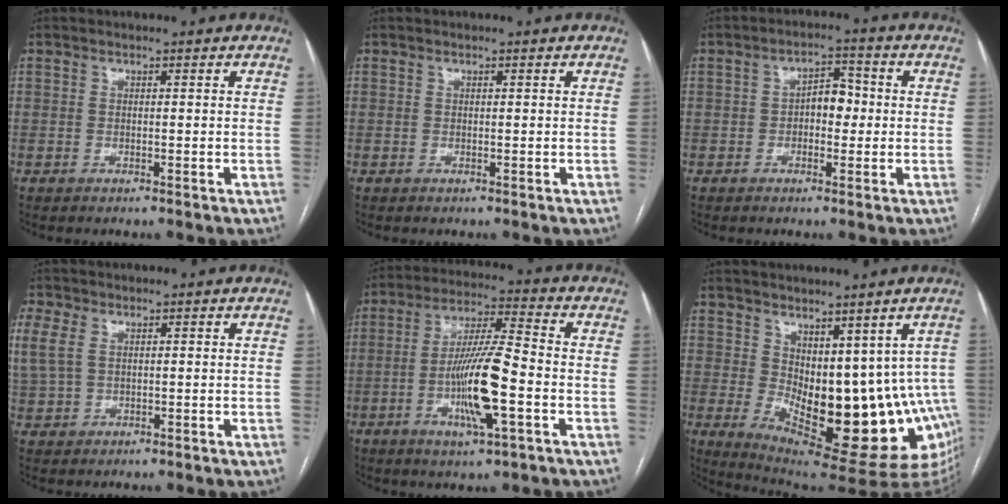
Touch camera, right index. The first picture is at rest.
{"total": 0.0}
{"total": 4.6, "force": [-0.3, 2.6, 3.8], "torque": [-0.057, 0.017, -0.007]}
{"total": 5.2, "force": [1.5, 3.6, 3.5], "torque": [-0.106, 0.020, 0.036]}
{"total": 12.9, "force": [-3.5, 1.4, 12.4], "torque": [-0.234, -0.003, -0.063]}
{"total": 18.2, "force": [-2.1, 8.6, 15.9], "torque": [-0.168, -0.002, -0.004]}